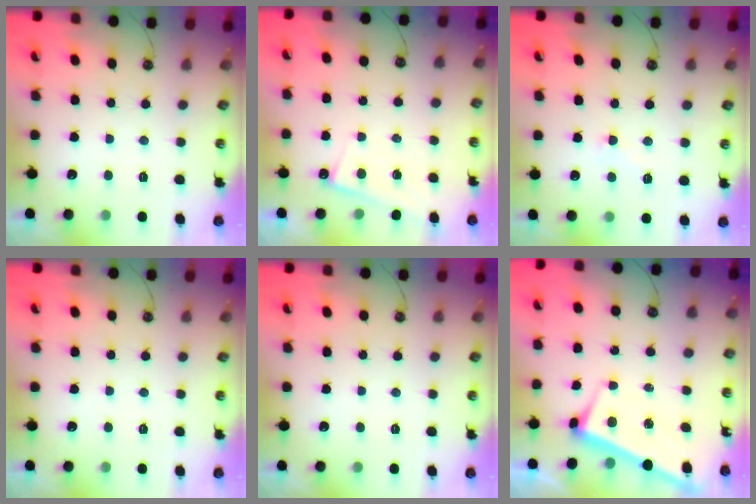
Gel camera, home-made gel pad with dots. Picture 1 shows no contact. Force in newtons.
{"total": 0.8, "press": 0.8, "slide": 0.2}
{"total": 1.1, "press": 0.7, "slide": 0.8}
{"total": 0.0}
{"total": 0.0}
{"total": 2.7, "press": 2.7, "slide": 0.4}